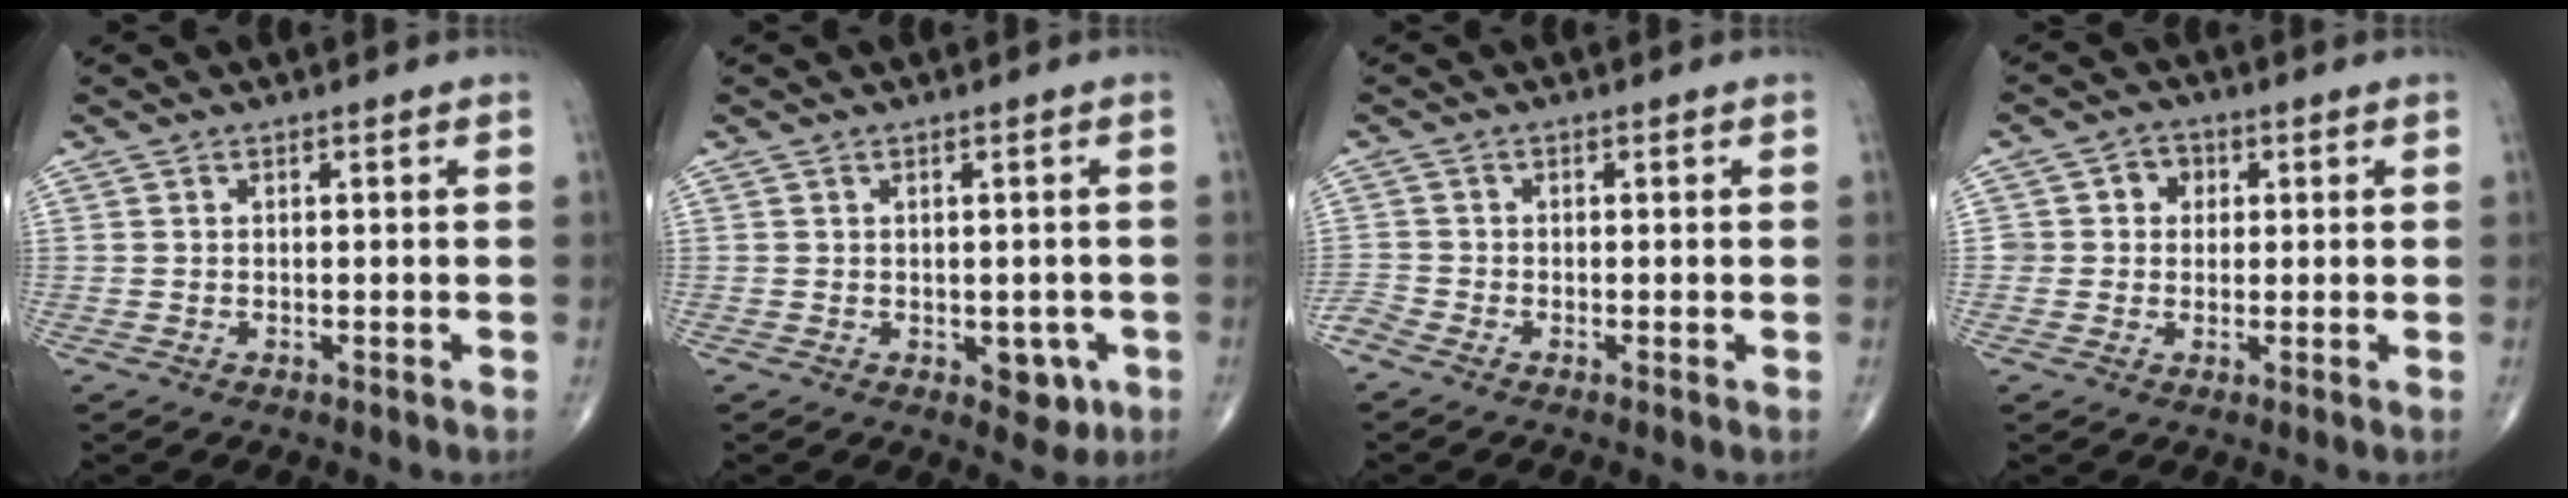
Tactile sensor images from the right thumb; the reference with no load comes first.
{"total": 4.4, "force": [-1.2, 2.8, 3.1], "torque": [-0.012, 0.000, -0.009]}
{"total": 2.3, "force": [-1.6, 0.9, 1.5], "torque": [-0.036, -0.006, -0.041]}
{"total": 4.0, "force": [0.7, 3.8, 1.2], "torque": [0.014, 0.007, 0.004]}